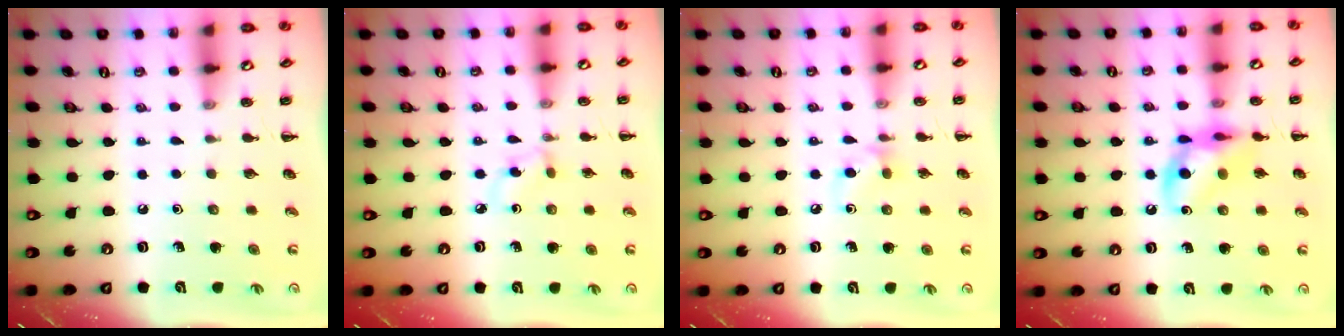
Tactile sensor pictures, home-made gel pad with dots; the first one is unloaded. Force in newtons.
{"total": 2.8, "press": 2.6, "slide": 1.1}
{"total": 6.3, "press": 6.1, "slide": 1.6}
{"total": 12.5, "press": 12.4, "slide": 1.8}